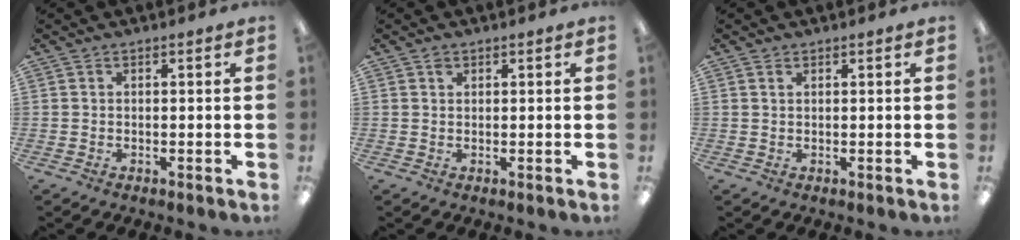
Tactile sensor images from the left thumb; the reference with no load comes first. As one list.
[{"total": 1.1, "force": [0.7, 0.7, 0.5], "torque": [-0.011, 0.001, 0.013]}, {"total": 0.9, "force": [0.6, 0.4, 0.5], "torque": [-0.011, 0.001, 0.011]}]